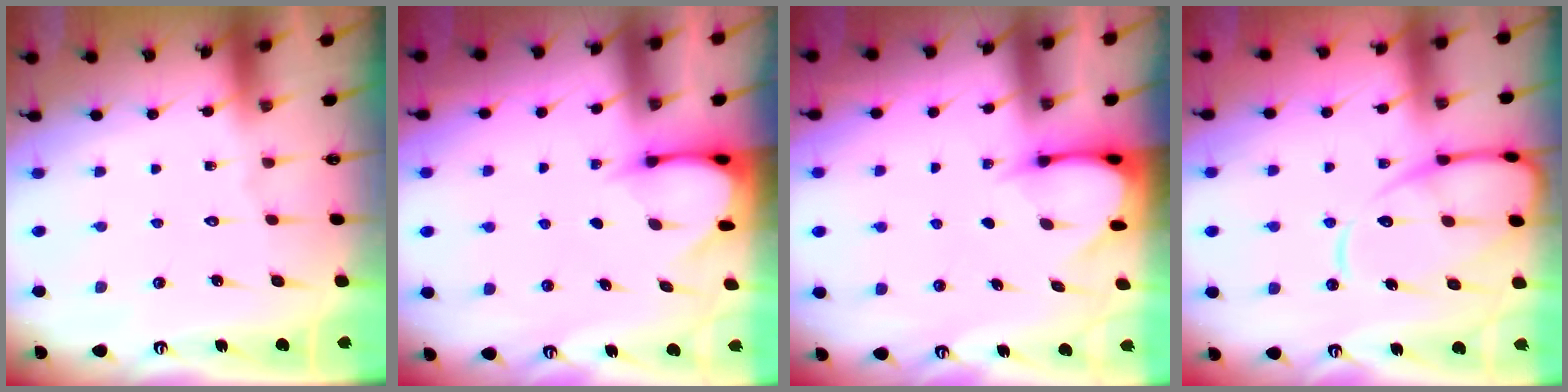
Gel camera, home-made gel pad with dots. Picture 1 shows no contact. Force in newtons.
{"total": 3.6, "press": 3.6, "slide": 0.3}
{"total": 3.4, "press": 3.4, "slide": 0.3}
{"total": 13.3, "press": 13.3, "slide": 1.4}